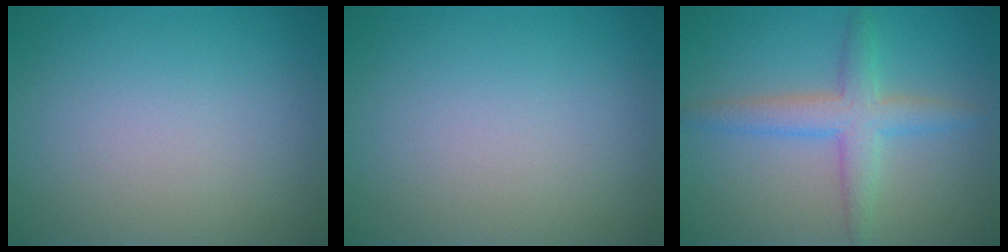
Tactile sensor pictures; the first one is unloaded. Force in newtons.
{"total": 0.0}
{"total": 3.8, "press": 3.8, "slide": 0.1}